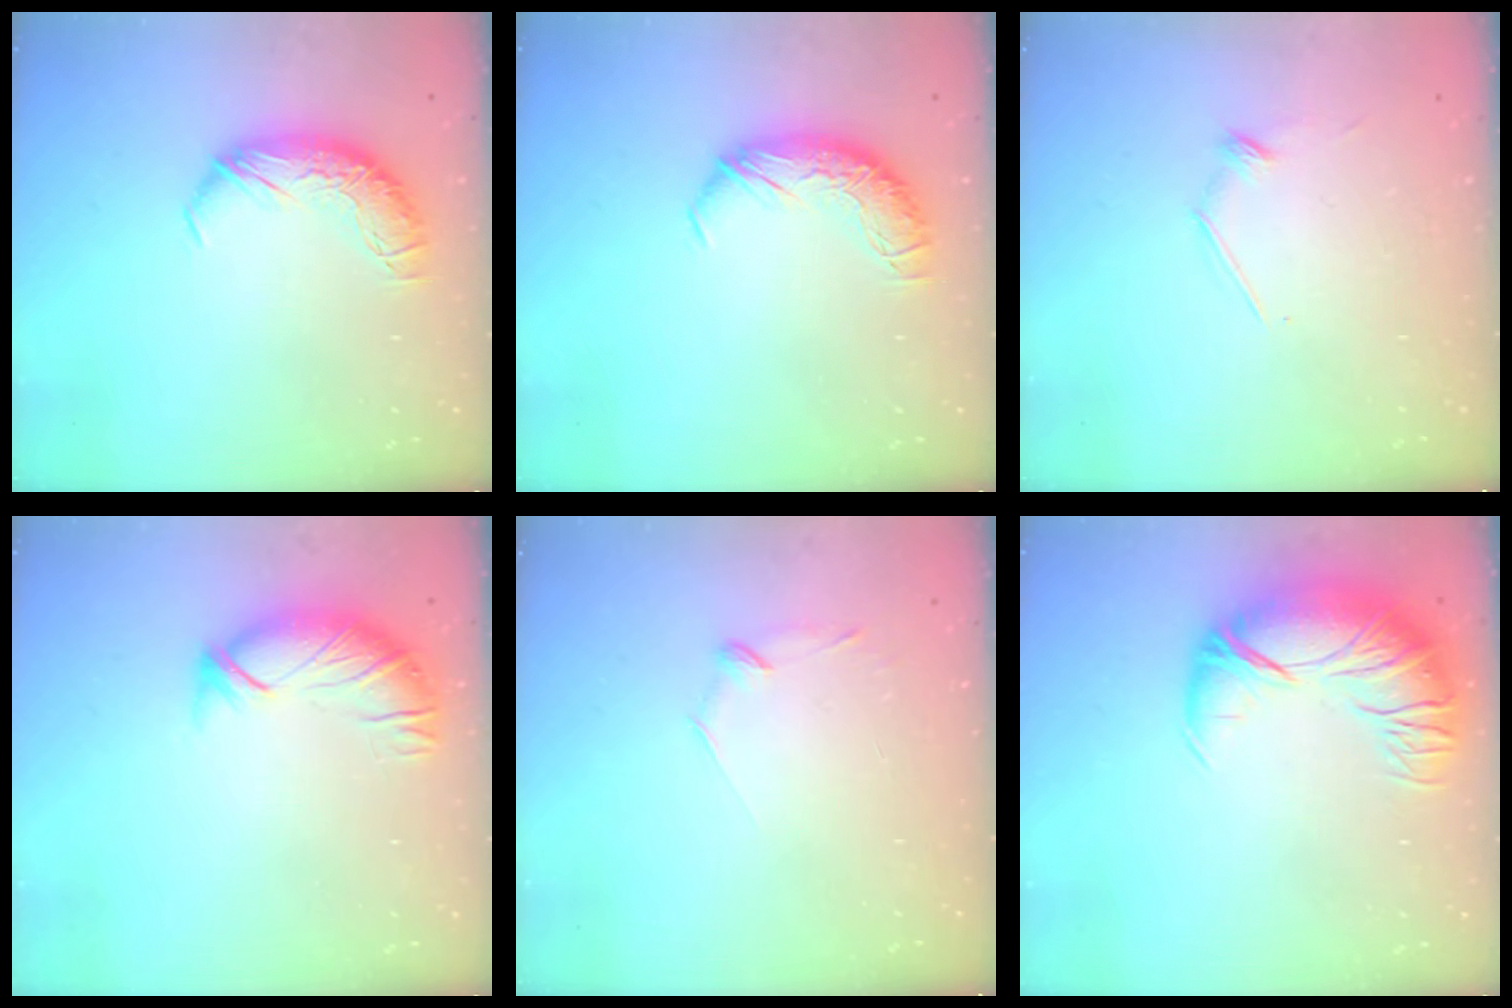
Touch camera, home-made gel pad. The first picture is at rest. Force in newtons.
{"total": 0.0}
{"total": 7.1, "press": 7.0, "slide": 1.0}
{"total": 2.9, "press": 2.6, "slide": 1.4}
{"total": 7.5, "press": 7.4, "slide": 0.7}
{"total": 5.4, "press": 4.0, "slide": 3.6}